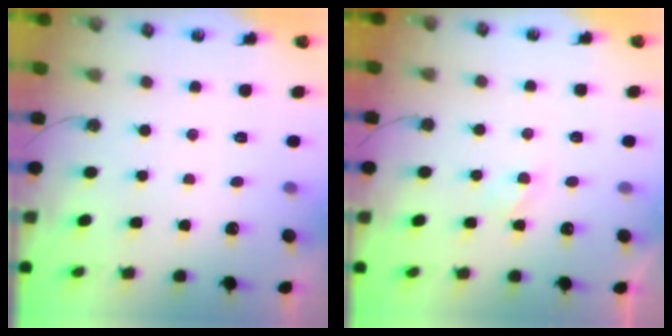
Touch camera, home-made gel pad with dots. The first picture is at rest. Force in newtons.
{"total": 1.5, "press": 1.4, "slide": 0.4}